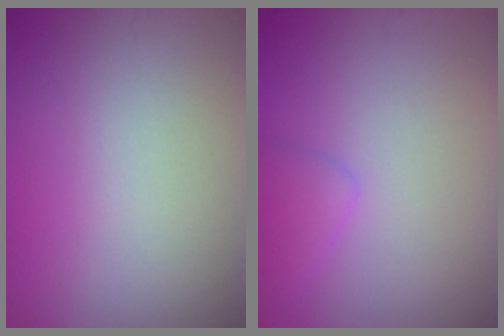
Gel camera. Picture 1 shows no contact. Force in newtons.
{"total": 1.6, "press": 1.6, "slide": 0.1}